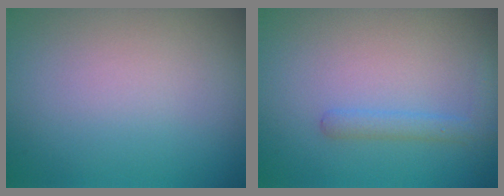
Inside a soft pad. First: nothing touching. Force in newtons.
{"total": 1.6, "press": 1.6, "slide": 0.1}